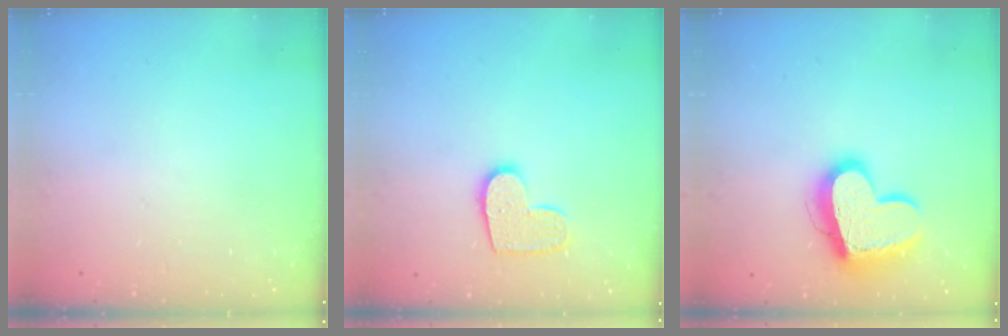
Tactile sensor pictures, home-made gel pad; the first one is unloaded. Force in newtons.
{"total": 9.9, "press": 9.9, "slide": 0.4}
{"total": 16.5, "press": 16.4, "slide": 1.5}